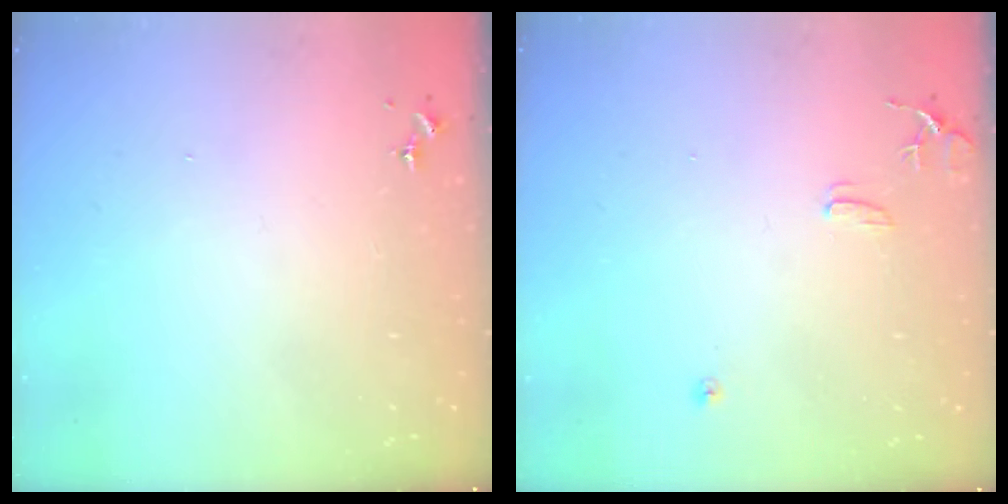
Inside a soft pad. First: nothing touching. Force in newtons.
{"total": 8.5, "press": 8.5, "slide": 0.8}